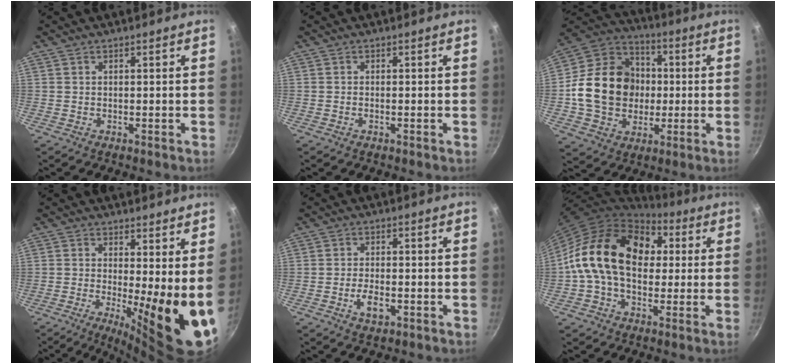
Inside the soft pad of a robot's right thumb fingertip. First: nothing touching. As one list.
[{"total": 0.5, "force": [-0.3, 0.0, 0.4], "torque": [-0.011, 0.003, -0.009]}, {"total": 19.8, "force": [-0.5, 16.4, 11.1], "torque": [-0.166, 0.034, -0.010]}, {"total": 12.7, "force": [-0.2, 2.8, 12.4], "torque": [-0.157, -0.028, -0.002]}, {"total": 4.4, "force": [-1.6, 2.1, 3.5], "torque": [-0.064, 0.009, -0.029]}, {"total": 20.3, "force": [2.6, 14.2, 14.3], "torque": [-0.218, 0.033, 0.028]}]